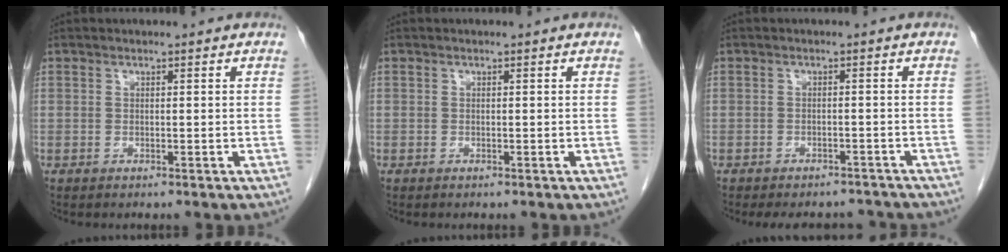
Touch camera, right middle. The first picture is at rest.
{"total": 0.0}
{"total": 8.1, "force": [-7.4, 2.8, 1.8], "torque": [-0.026, 0.004, -0.086]}